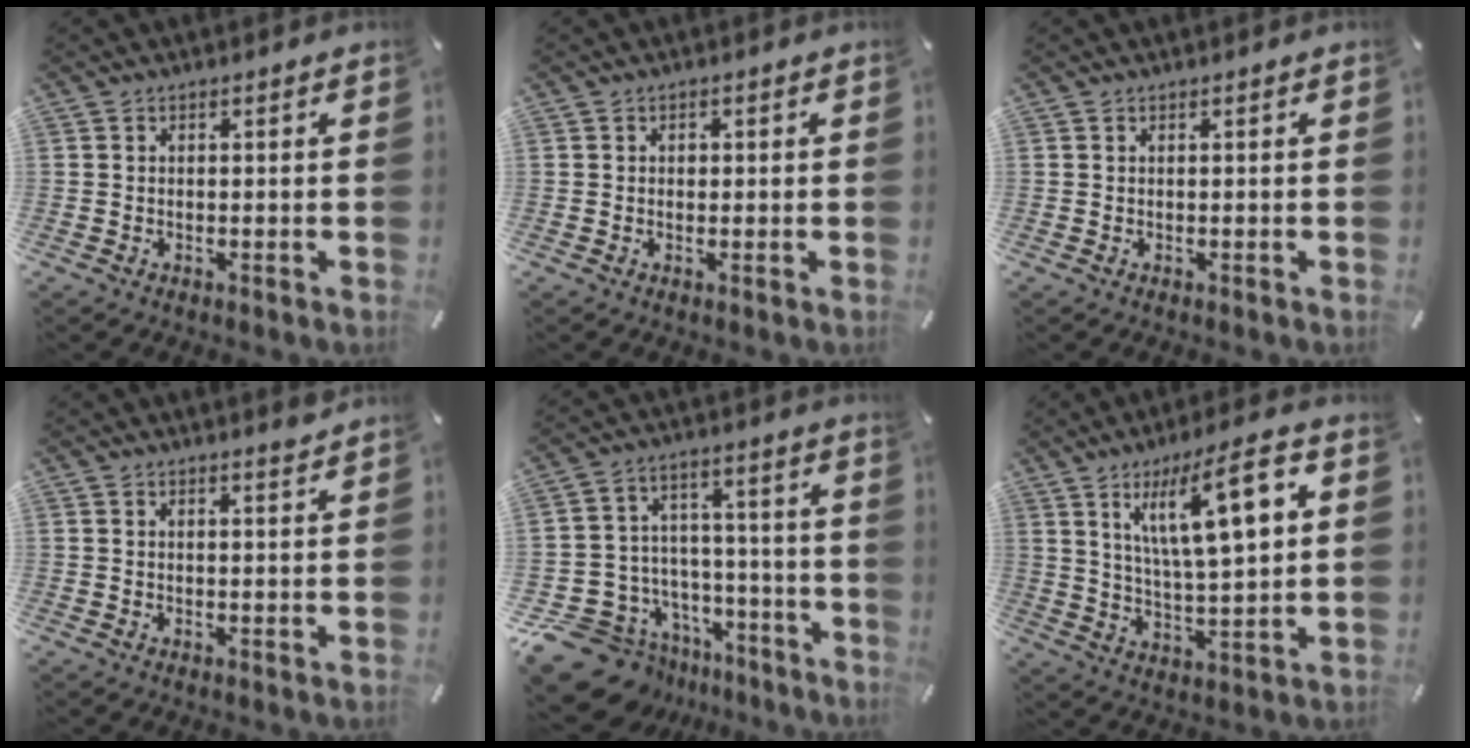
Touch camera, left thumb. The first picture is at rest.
{"total": 1.0, "force": [0.0, 0.9, 0.5], "torque": [-0.003, 0.001, -0.002]}
{"total": 0.0}
{"total": 1.8, "force": [1.8, -0.1, 0.4], "torque": [-0.010, -0.011, 0.034]}
{"total": 14.0, "force": [-9.7, 9.5, 3.5], "torque": [-0.065, 0.055, -0.158]}
{"total": 16.7, "force": [7.5, 4.8, 14.1], "torque": [-0.240, -0.020, 0.113]}